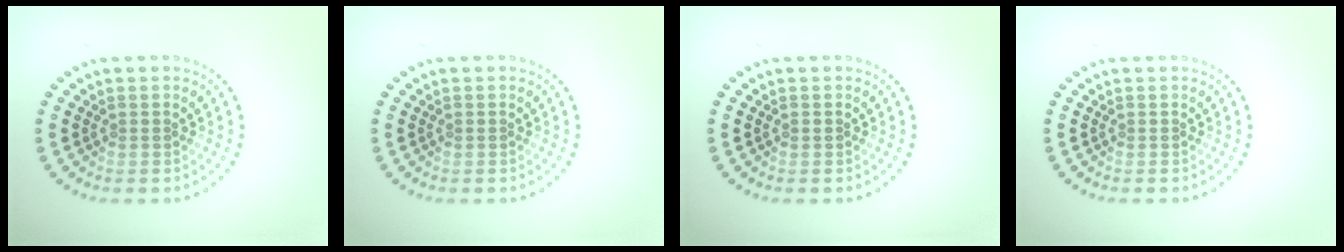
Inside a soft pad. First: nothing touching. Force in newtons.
{"total": 0.0}
{"total": 0.5, "press": 0.4, "slide": 0.3}
{"total": 0.0}